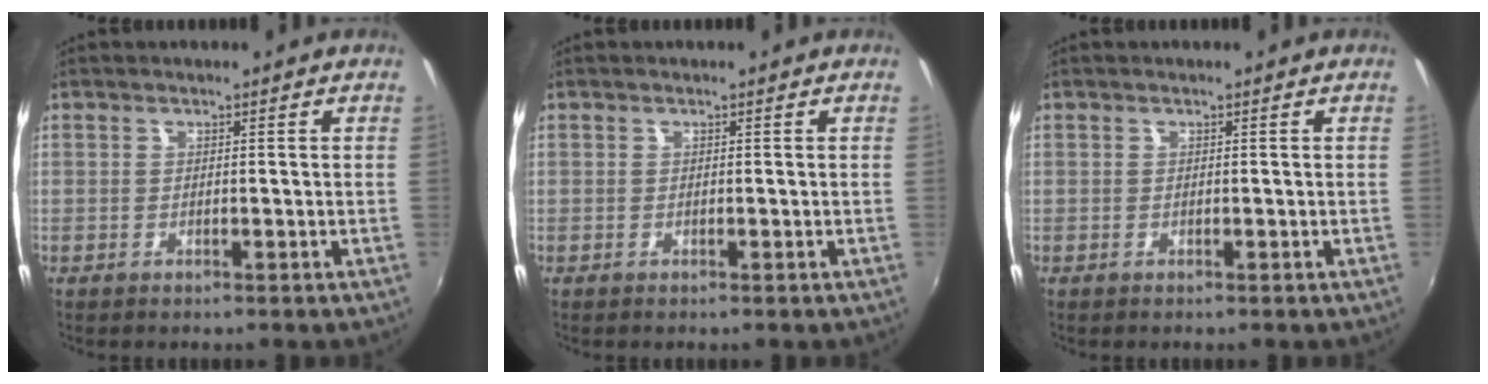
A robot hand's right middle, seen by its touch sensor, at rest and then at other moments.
{"total": 0.0}
{"total": 0.0}